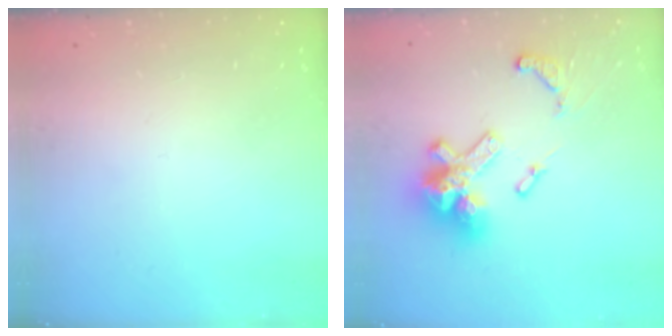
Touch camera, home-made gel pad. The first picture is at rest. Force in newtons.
{"total": 17.8, "press": 17.7, "slide": 1.9}